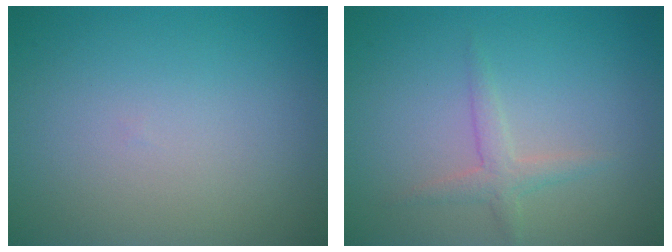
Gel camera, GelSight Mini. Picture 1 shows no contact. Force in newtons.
{"total": 1.7, "press": 1.7, "slide": 0.1}